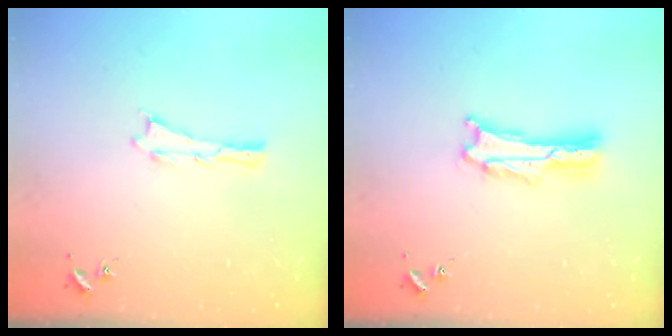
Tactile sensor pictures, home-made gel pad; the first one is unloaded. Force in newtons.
{"total": 1.4, "press": 1.3, "slide": 0.2}